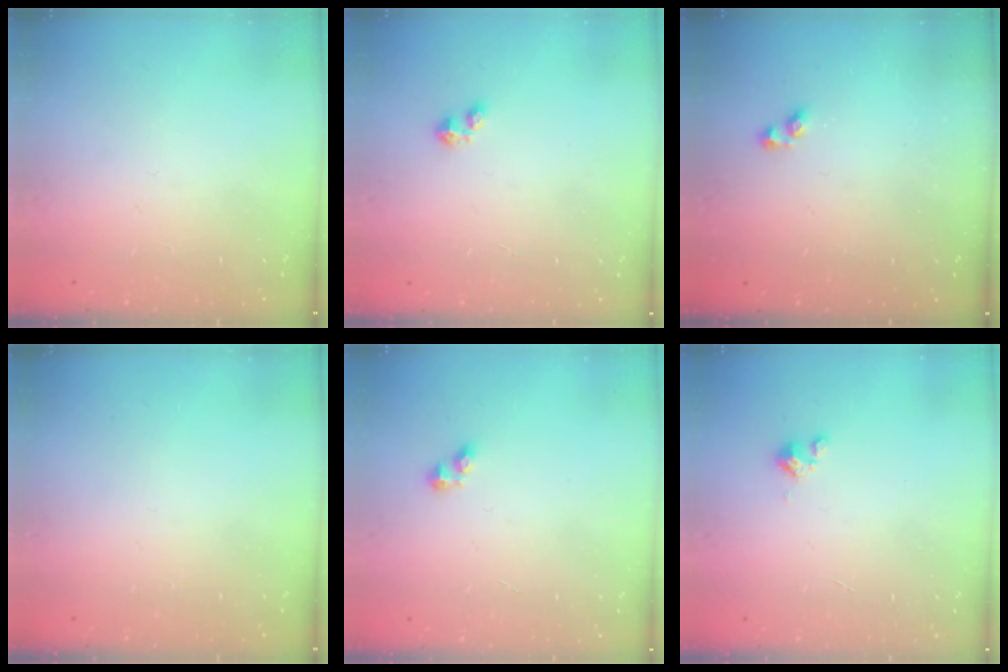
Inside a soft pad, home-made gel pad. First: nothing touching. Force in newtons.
{"total": 2.4, "press": 2.4, "slide": 0.3}
{"total": 2.9, "press": 2.9, "slide": 0.6}
{"total": 0.0}
{"total": 2.5, "press": 2.5, "slide": 0.3}
{"total": 0.9, "press": 0.9, "slide": 0.2}